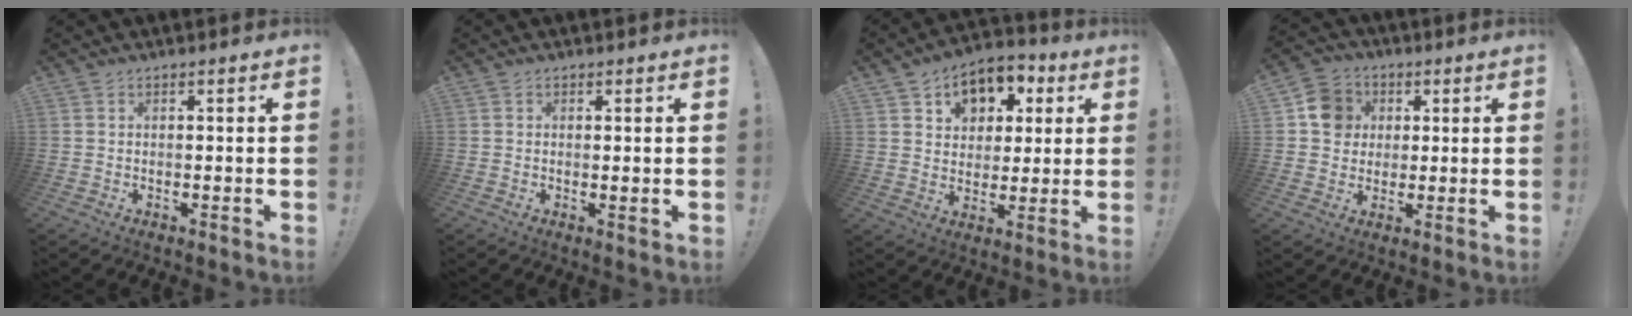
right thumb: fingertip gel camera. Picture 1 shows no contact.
{"total": 1.3, "force": [0.7, -0.1, 1.2], "torque": [-0.010, -0.004, 0.009]}
{"total": 10.1, "force": [4.4, 8.1, 4.2], "torque": [-0.052, -0.023, 0.085]}
{"total": 10.1, "force": [2.1, 9.3, 3.4], "torque": [-0.035, 0.005, 0.044]}